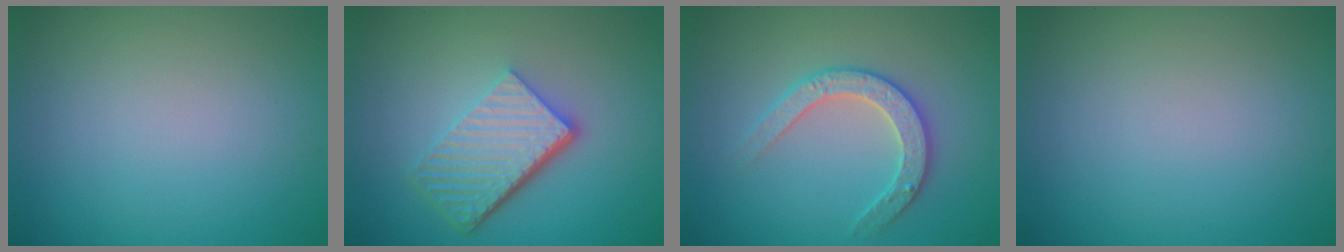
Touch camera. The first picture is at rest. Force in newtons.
{"total": 6.0, "press": 4.1, "slide": 4.4}
{"total": 2.8, "press": 2.7, "slide": 0.6}
{"total": 0.0}